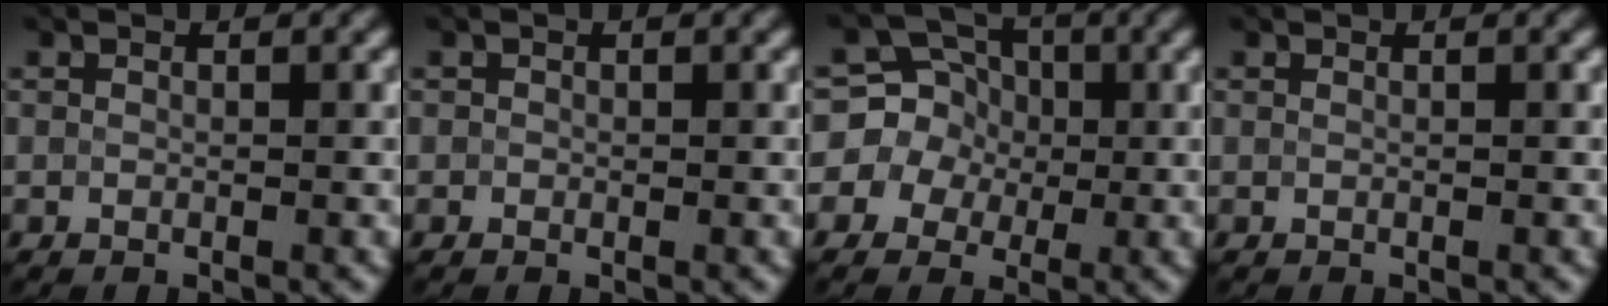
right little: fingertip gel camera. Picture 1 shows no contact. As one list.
[{"total": 0.0}, {"total": 6.0, "force": [-0.2, 5.7, 1.8], "torque": [-0.029, 0.033, -0.037]}, {"total": 0.0}]